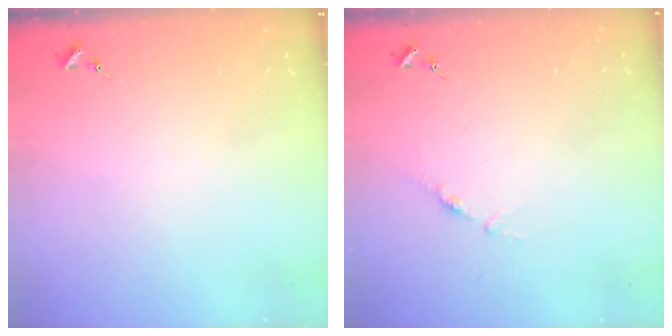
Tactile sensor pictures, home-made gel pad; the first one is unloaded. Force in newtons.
{"total": 3.8, "press": 3.8, "slide": 0.5}